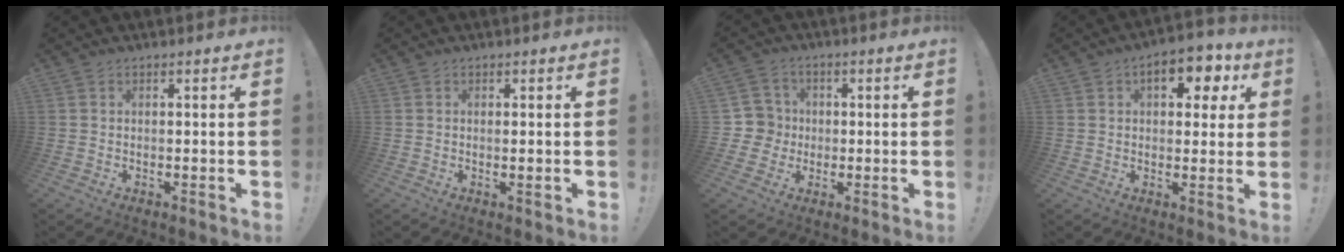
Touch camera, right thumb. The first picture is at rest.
{"total": 0.9, "force": [0.1, 0.0, 0.9], "torque": [-0.013, -0.003, 0.000]}
{"total": 7.0, "force": [-0.4, 6.9, 1.3], "torque": [-0.030, 0.007, -0.005]}
{"total": 9.2, "force": [3.5, 5.3, 6.6], "torque": [-0.075, -0.010, 0.055]}